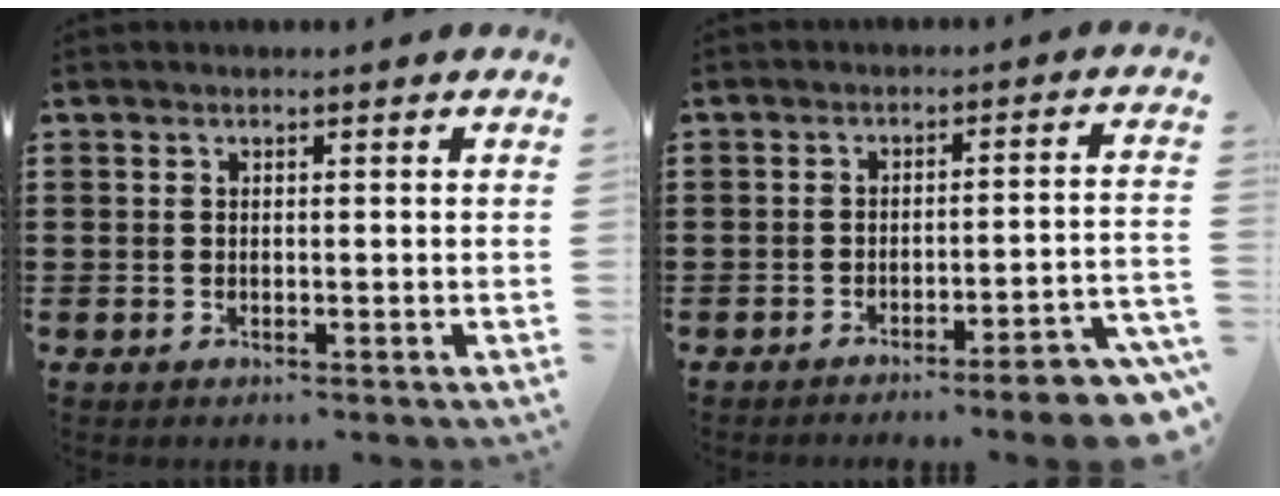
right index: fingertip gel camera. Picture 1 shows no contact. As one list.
[{"total": 5.4, "force": [-4.6, 0.0, 2.8], "torque": [-0.045, -0.010, -0.086]}]